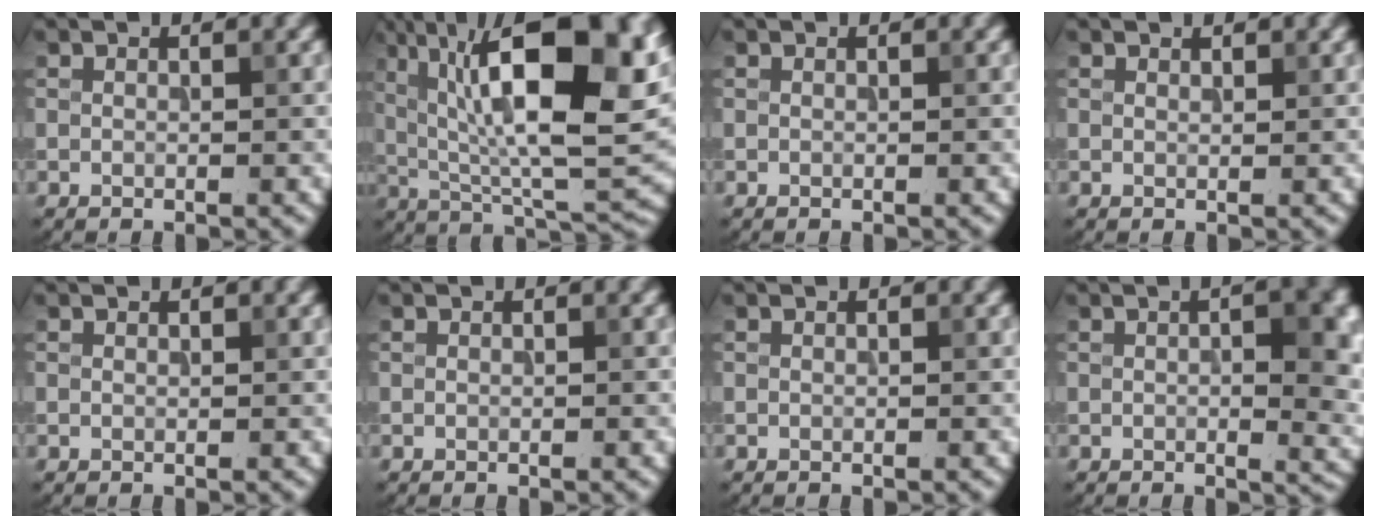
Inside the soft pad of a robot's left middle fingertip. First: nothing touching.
{"total": 16.3, "force": [4.9, 5.8, 14.5], "torque": [-0.223, 0.008, 0.074]}
{"total": 0.0}
{"total": 0.5, "force": [0.5, 0.1, 0.1], "torque": [0.001, 0.000, 0.010]}
{"total": 0.0}
{"total": 0.0}
{"total": 0.0}
{"total": 7.6, "force": [0.6, 3.0, 7.0], "torque": [-0.079, 0.001, 0.013]}